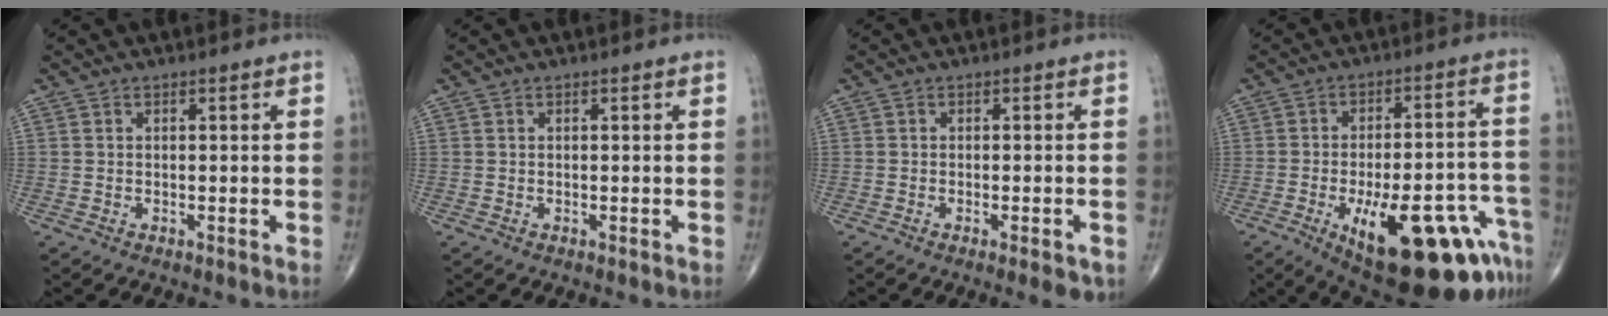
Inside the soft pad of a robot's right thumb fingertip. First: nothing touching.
{"total": 0.0}
{"total": 3.4, "force": [-1.5, 0.8, 3.0], "torque": [-0.039, -0.001, -0.018]}
{"total": 23.5, "force": [-11.2, 8.4, 18.9], "torque": [-0.205, 0.036, -0.143]}